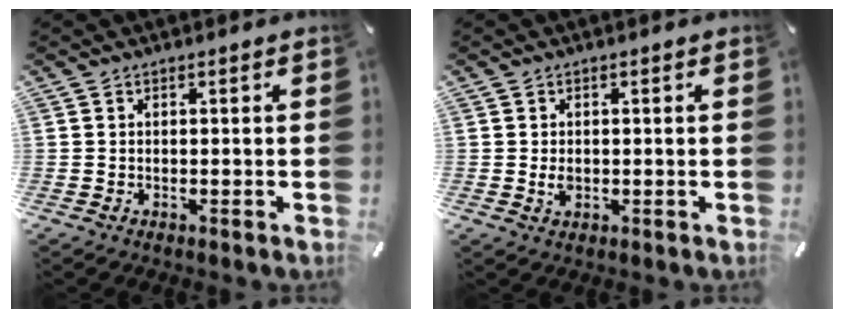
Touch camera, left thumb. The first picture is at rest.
{"total": 1.8, "force": [-0.1, 1.2, 1.3], "torque": [-0.027, 0.002, -0.002]}